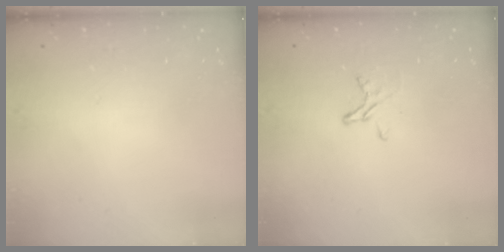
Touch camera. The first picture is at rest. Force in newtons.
{"total": 4.5, "press": 4.4, "slide": 0.3}